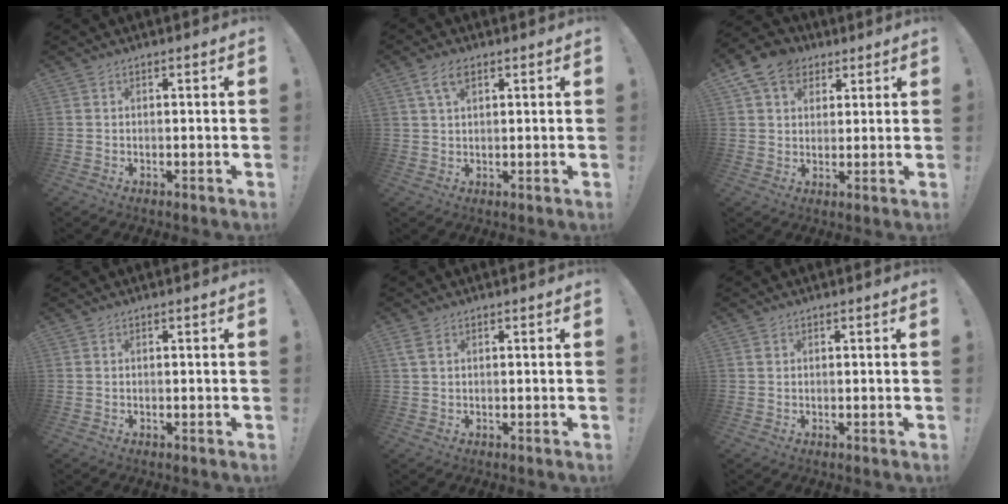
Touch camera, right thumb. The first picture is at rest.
{"total": 5.2, "force": [2.7, 3.0, 3.2], "torque": [-0.054, -0.001, 0.049]}
{"total": 10.9, "force": [5.4, 8.3, 4.4], "torque": [-0.071, -0.019, 0.108]}
{"total": 0.0}
{"total": 2.4, "force": [1.2, 1.1, 1.8], "torque": [-0.035, 0.003, 0.024]}
{"total": 0.8, "force": [0.3, 0.7, 0.2], "torque": [0.004, -0.001, 0.005]}